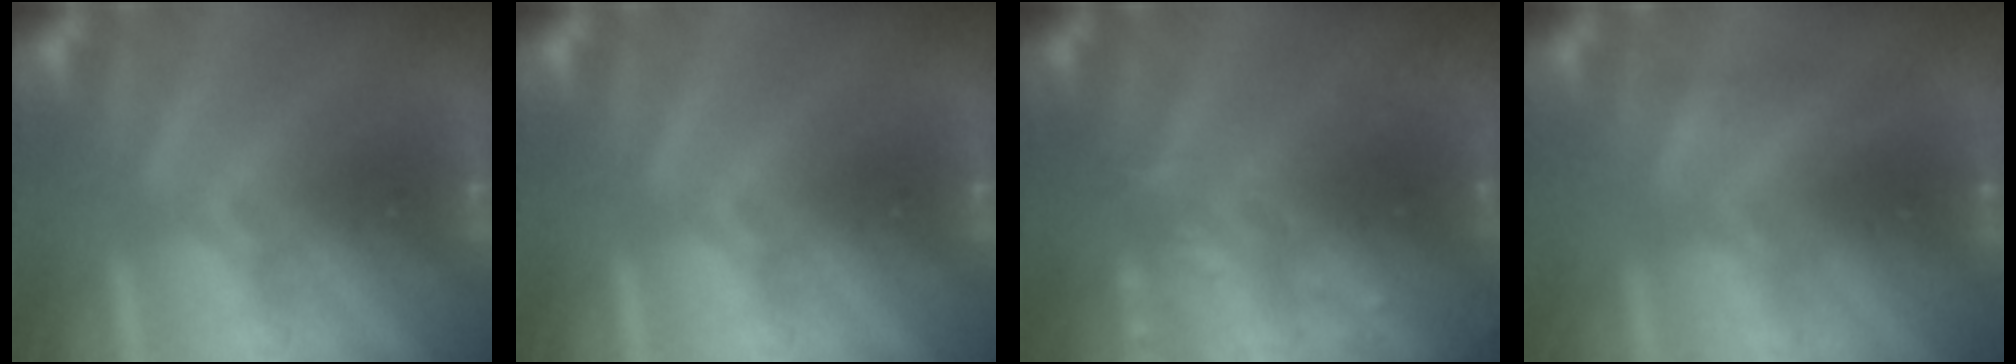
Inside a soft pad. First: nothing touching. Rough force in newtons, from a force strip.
{"total": 0.0}
{"total": 3.1}
{"total": 1.9}